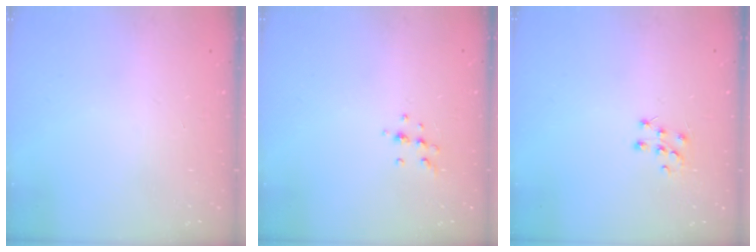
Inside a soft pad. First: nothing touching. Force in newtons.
{"total": 5.1, "press": 4.9, "slide": 1.1}
{"total": 7.2, "press": 7.1, "slide": 0.7}